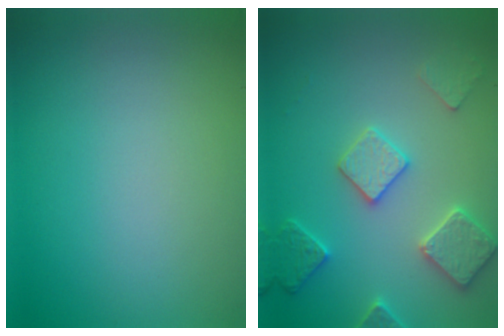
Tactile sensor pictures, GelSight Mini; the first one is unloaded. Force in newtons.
{"total": 3.7, "press": 3.6, "slide": 0.8}